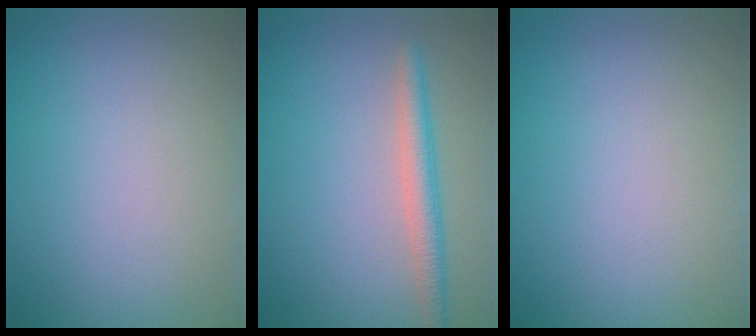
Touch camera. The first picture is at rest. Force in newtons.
{"total": 2.7, "press": 2.7, "slide": 0.2}
{"total": 0.0}